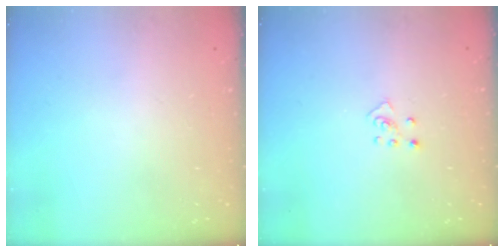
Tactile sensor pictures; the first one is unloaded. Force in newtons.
{"total": 3.7, "press": 3.7, "slide": 0.3}